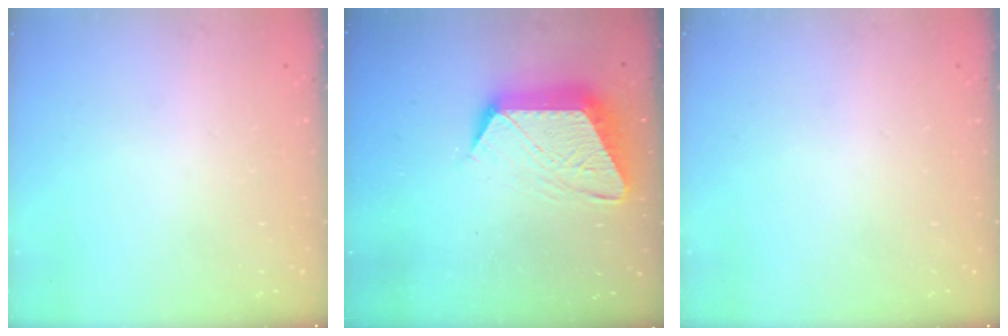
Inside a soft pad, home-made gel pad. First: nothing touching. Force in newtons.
{"total": 13.5, "press": 13.4, "slide": 0.9}
{"total": 0.0}